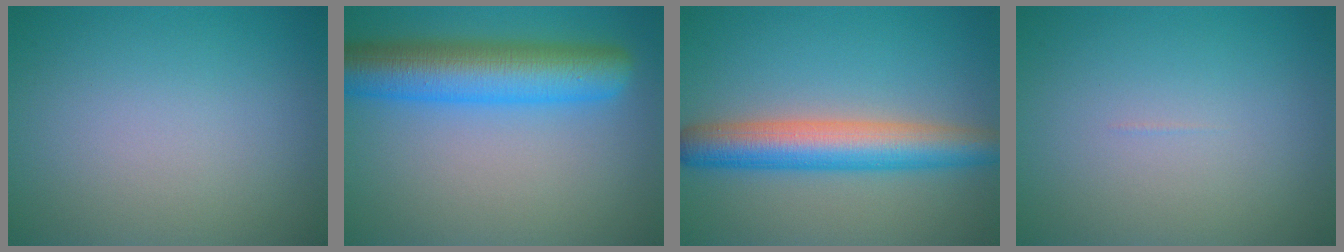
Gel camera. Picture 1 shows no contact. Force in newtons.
{"total": 8.3, "press": 8.3, "slide": 0.3}
{"total": 6.5, "press": 6.5, "slide": 0.2}
{"total": 0.0}